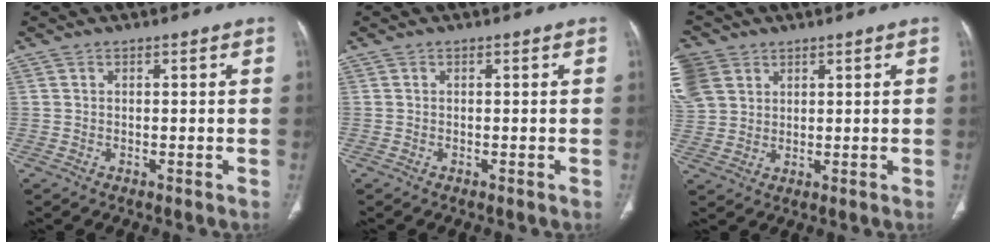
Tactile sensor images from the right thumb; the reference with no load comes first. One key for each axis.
{"total": 0.0}
{"total": 16.3, "fx": 7.0, "fy": 12.8, "fz": 7.2, "tx": -0.218, "ty": 0.031, "tz": 0.152}